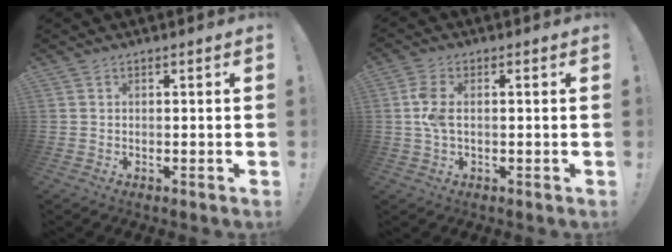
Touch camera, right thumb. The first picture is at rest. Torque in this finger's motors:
{"motor_torque": [0.35, -0.32, 0.07, -0.03, 0.01]}